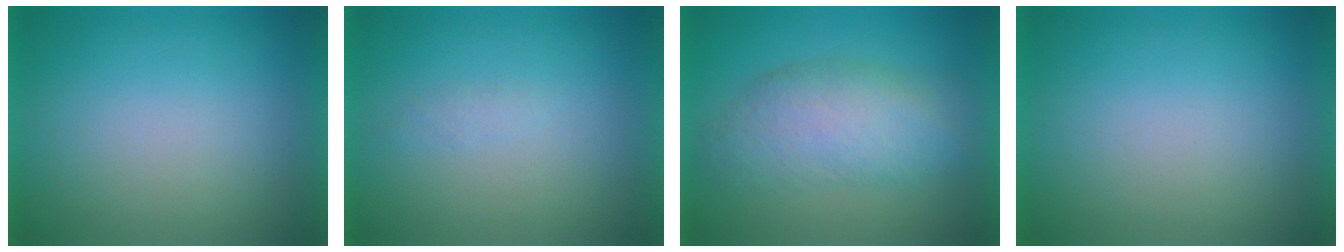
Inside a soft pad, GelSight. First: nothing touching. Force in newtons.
{"total": 1.2}
{"total": 7.1}
{"total": 0.0}